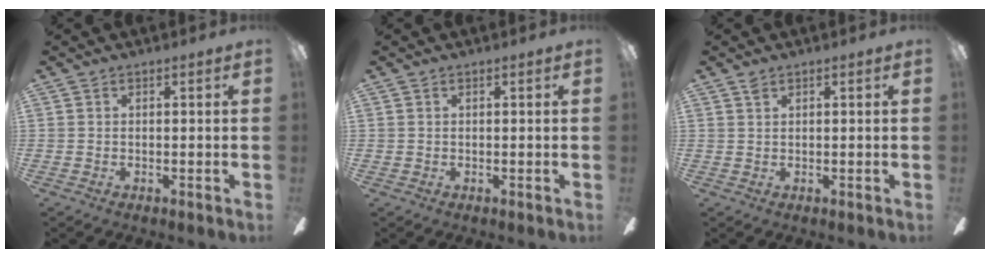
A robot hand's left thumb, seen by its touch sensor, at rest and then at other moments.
{"total": 0.0}
{"total": 0.8, "force": [0.6, 0.3, 0.3], "torque": [-0.009, 0.000, 0.012]}